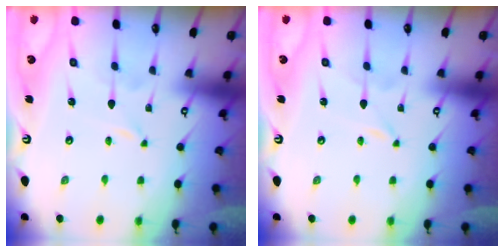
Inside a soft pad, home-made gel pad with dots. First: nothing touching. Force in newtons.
{"total": 0.0}